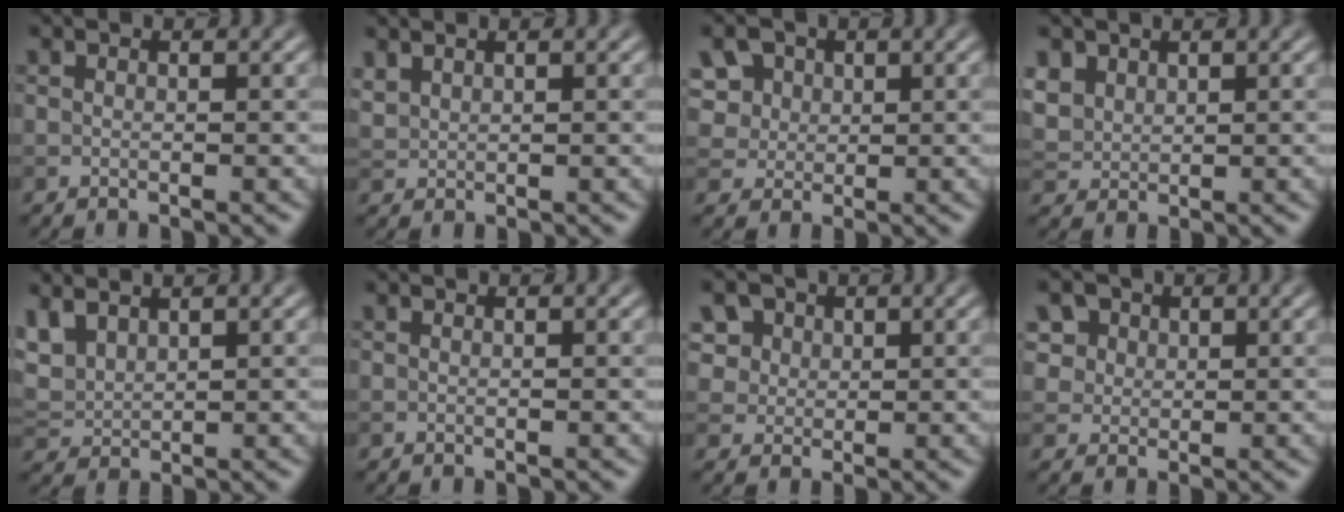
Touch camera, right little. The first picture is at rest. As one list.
[{"total": 1.2, "force": [1.1, 0.5, 0.3], "torque": [-0.012, 0.002, 0.028]}, {"total": 10.1, "force": [4.9, 7.5, 4.6], "torque": [-0.111, 0.029, 0.073]}, {"total": 3.0, "force": [1.7, 2.2, 1.0], "torque": [-0.039, -0.004, 0.050]}, {"total": 3.1, "force": [2.1, 1.7, 1.5], "torque": [-0.044, 0.005, 0.047]}, {"total": 0.0}, {"total": 8.1, "force": [4.3, 5.9, 3.5], "torque": [-0.074, 0.016, 0.059]}, {"total": 7.0, "force": [3.7, 5.1, 2.9], "torque": [-0.064, 0.013, 0.051]}]